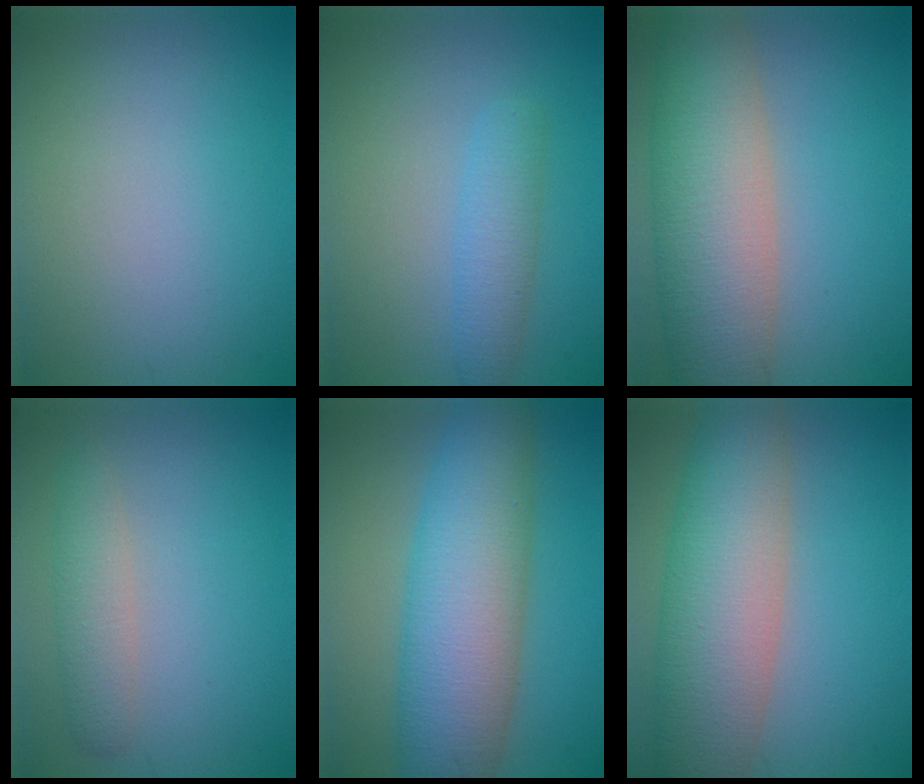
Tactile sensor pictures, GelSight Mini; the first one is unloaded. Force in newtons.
{"total": 2.8, "press": 2.8, "slide": 0.1}
{"total": 10.6, "press": 10.6, "slide": 0.8}
{"total": 2.7, "press": 2.7, "slide": 0.1}
{"total": 10.8, "press": 10.8, "slide": 0.3}
{"total": 10.2, "press": 10.2, "slide": 0.6}